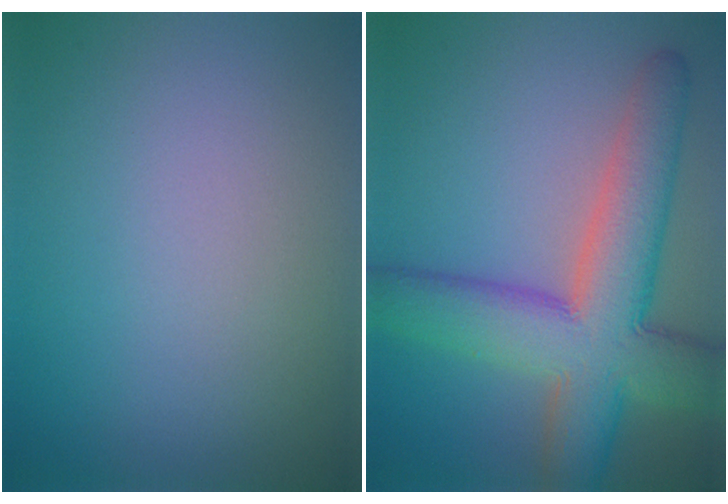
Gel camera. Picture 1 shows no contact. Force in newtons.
{"total": 10.0, "press": 10.0, "slide": 0.4}